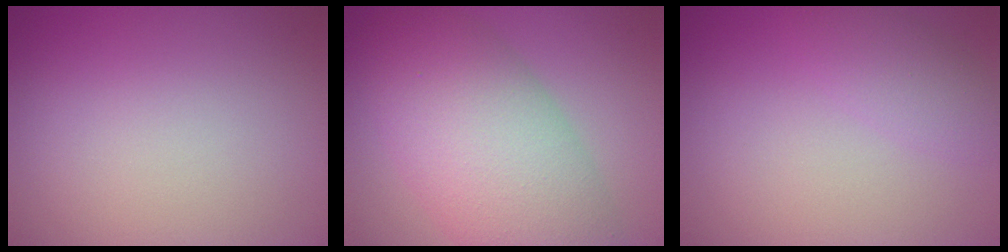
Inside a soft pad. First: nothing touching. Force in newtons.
{"total": 9.1, "press": 9.1, "slide": 0.3}
{"total": 2.2, "press": 2.2, "slide": 0.2}